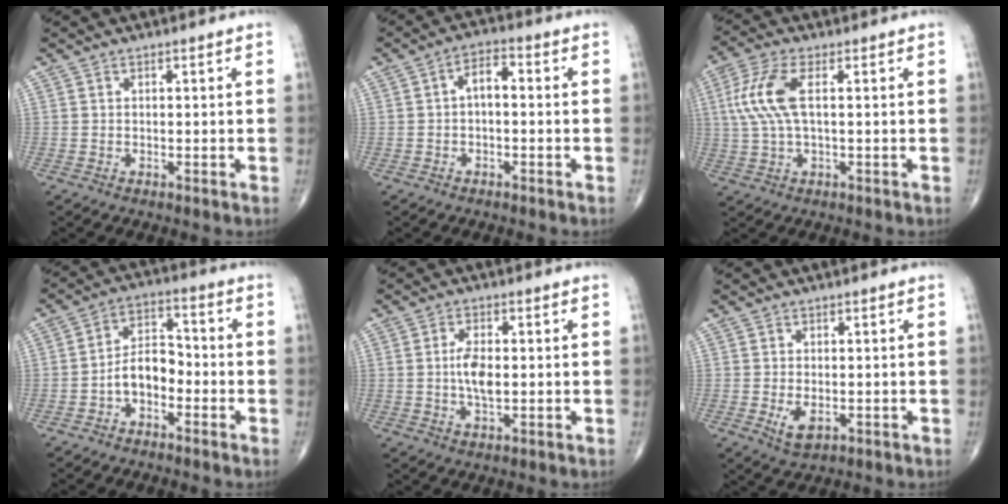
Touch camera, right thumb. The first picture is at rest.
{"total": 4.2, "force": [-0.2, 2.2, 3.5], "torque": [-0.051, 0.020, -0.012]}
{"total": 8.8, "force": [1.5, 3.3, 8.0], "torque": [-0.205, 0.015, 0.030]}
{"total": 7.2, "force": [-2.7, 4.5, 4.9], "torque": [-0.068, 0.039, -0.059]}
{"total": 5.3, "force": [0.0, 2.4, 4.7], "torque": [-0.091, -0.003, -0.002]}
{"total": 3.7, "force": [-0.9, 2.1, 2.9], "torque": [-0.049, -0.007, -0.009]}